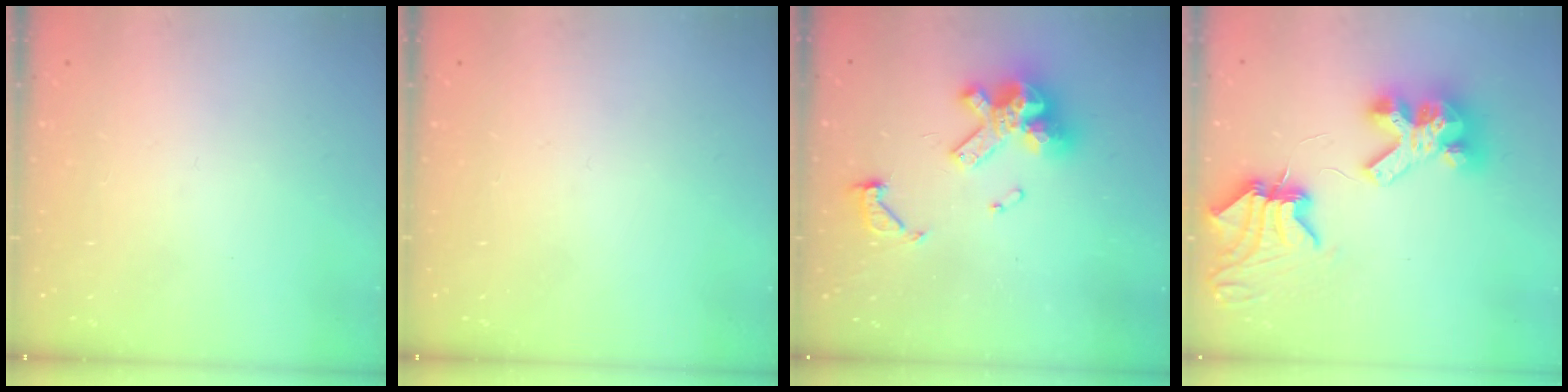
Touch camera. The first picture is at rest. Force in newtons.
{"total": 0.0}
{"total": 14.7, "press": 14.6, "slide": 1.6}
{"total": 11.4, "press": 11.3, "slide": 1.4}